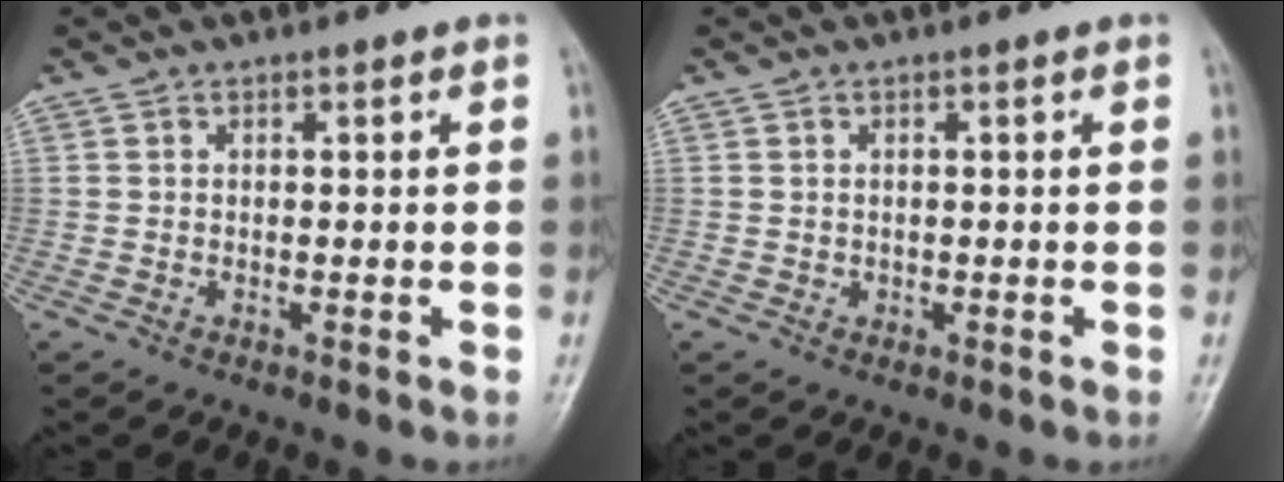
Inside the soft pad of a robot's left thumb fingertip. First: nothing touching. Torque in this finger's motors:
{"motor_torque": [-0.07, -0.03, 0.10, 0.18, 0.00]}